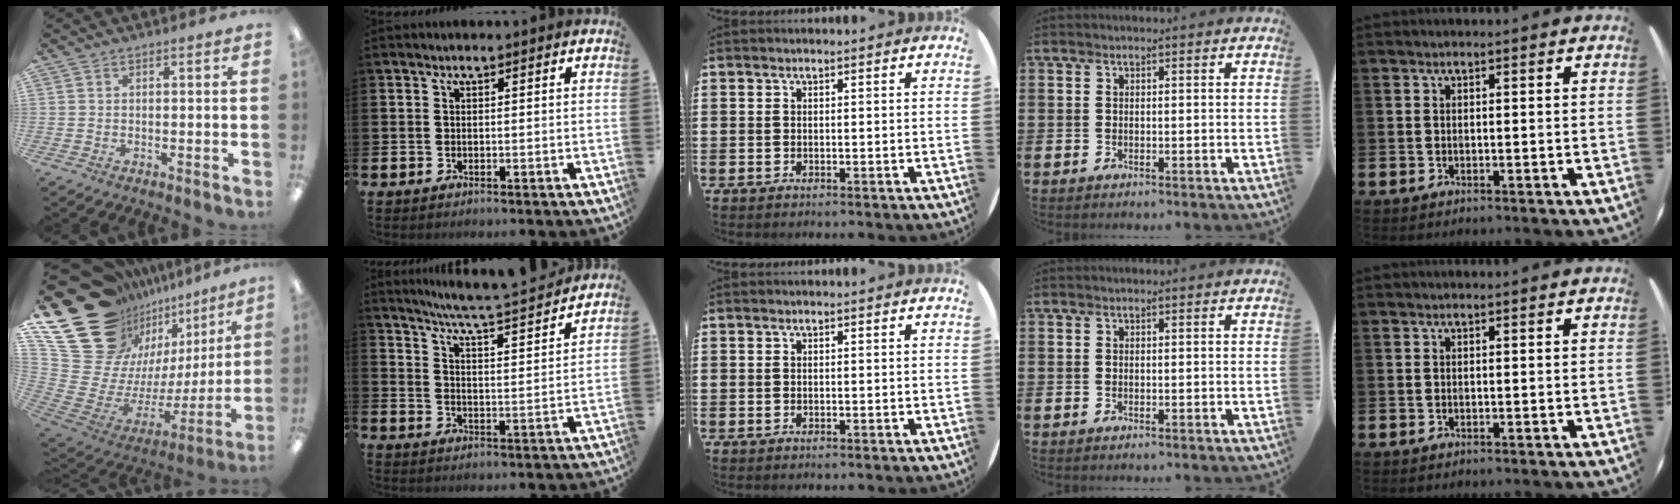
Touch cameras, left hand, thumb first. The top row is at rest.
{"thumb": {"total": 28.0, "force": [15.1, 18.4, 14.7], "torque": [-0.234, -0.121, 0.332]}, "index": {"total": 5.8, "force": [5.6, -0.6, 1.6], "torque": [-0.053, -0.051, 0.091]}}